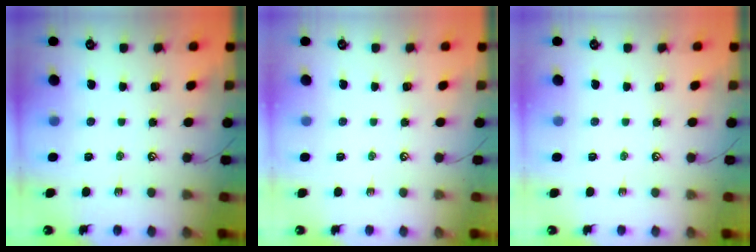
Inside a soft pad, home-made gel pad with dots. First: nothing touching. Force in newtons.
{"total": 0.0}
{"total": 0.0}